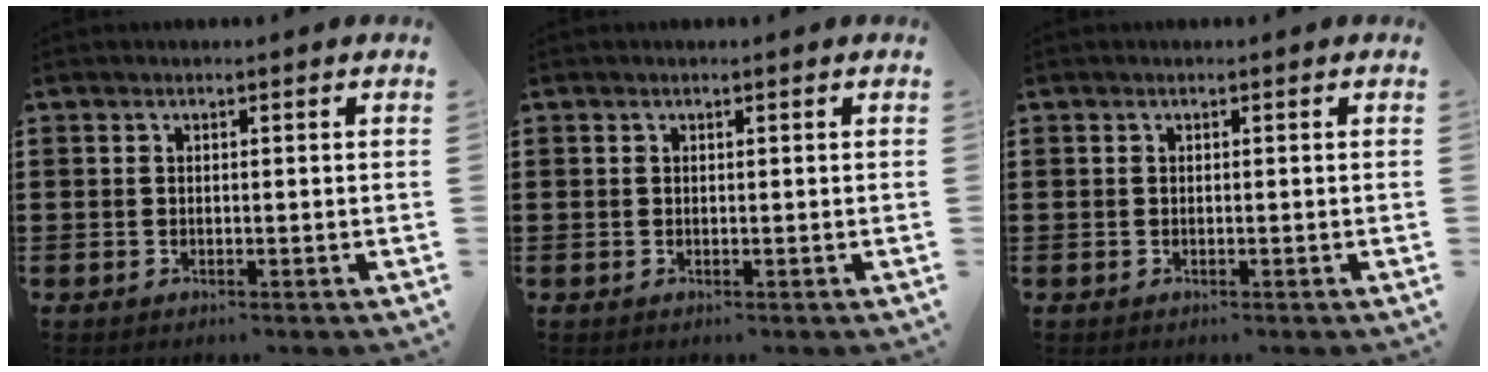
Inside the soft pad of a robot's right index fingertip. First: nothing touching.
{"total": 0.0}
{"total": 0.0}